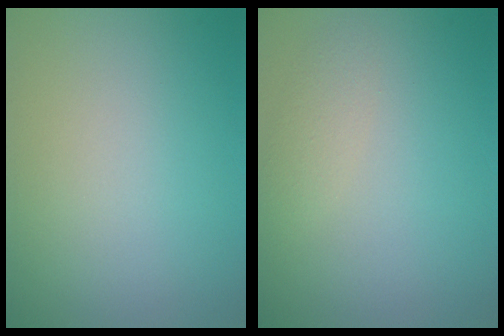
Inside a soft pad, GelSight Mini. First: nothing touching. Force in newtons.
{"total": 1.4, "press": 1.4, "slide": 0.1}